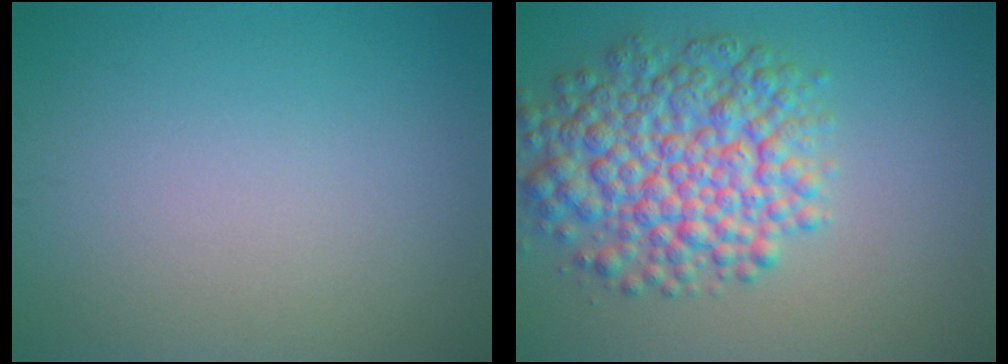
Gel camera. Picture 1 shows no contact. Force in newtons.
{"total": 8.0, "press": 8.0, "slide": 0.2}